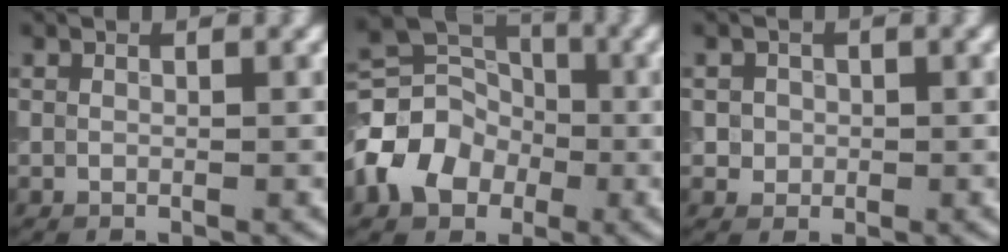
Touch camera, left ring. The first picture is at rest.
{"total": 6.9, "force": [-2.2, 5.5, 3.6], "torque": [-0.062, 0.005, -0.057]}
{"total": 1.7, "force": [0.2, 1.6, 0.5], "torque": [0.004, -0.002, 0.010]}